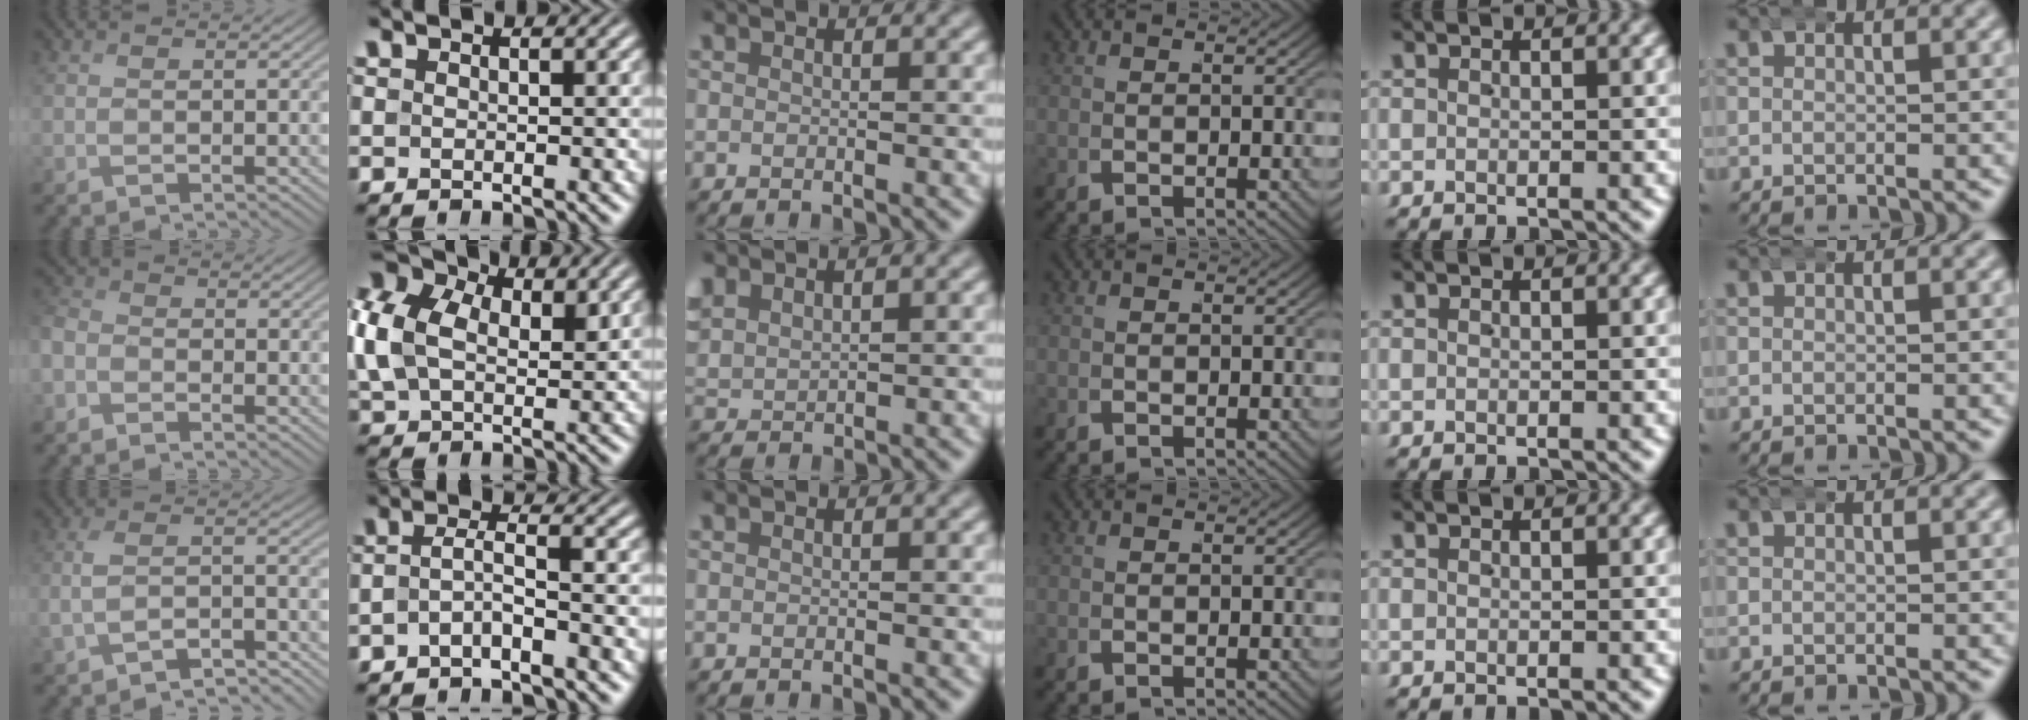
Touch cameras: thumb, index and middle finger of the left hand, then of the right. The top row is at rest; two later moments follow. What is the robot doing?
{"motion": "wrap", "object": "aluminum foil"}